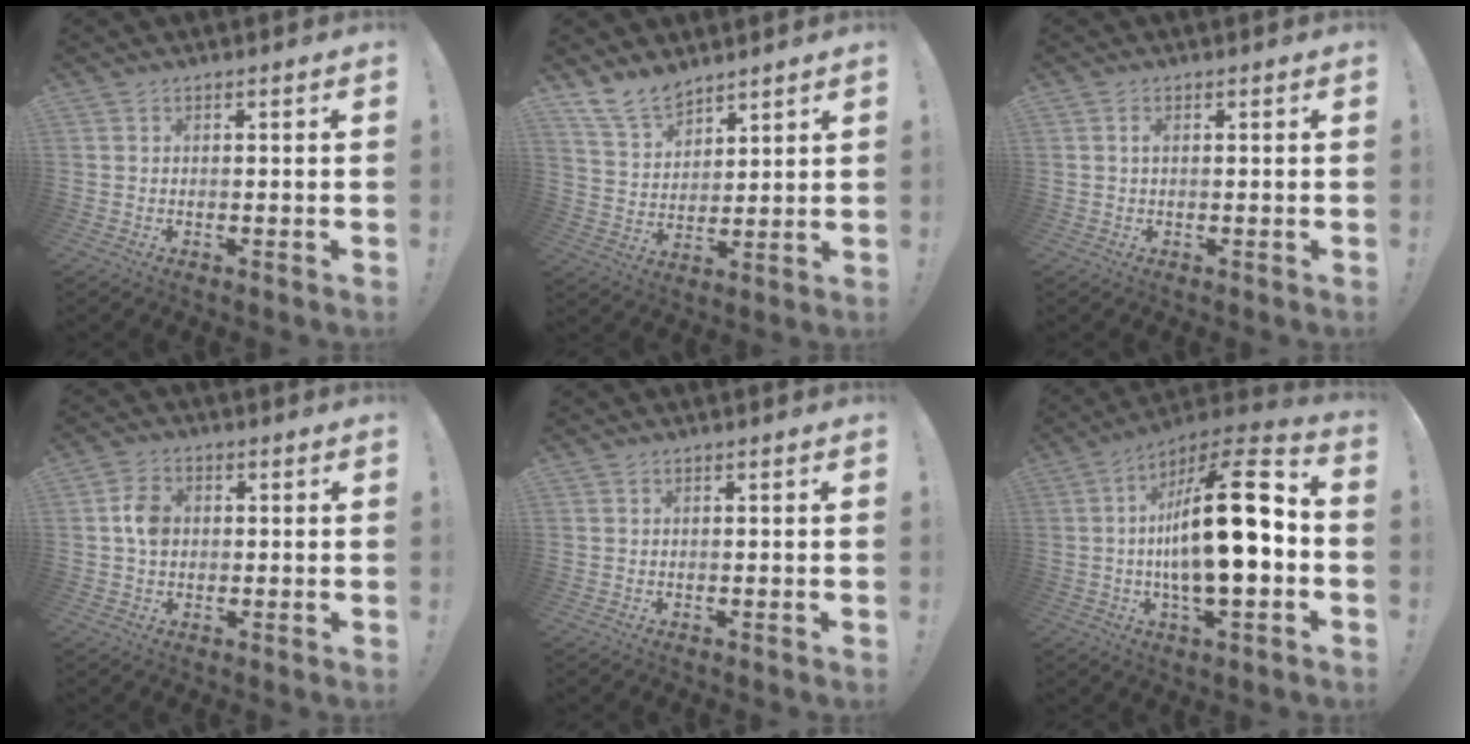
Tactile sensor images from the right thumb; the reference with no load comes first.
{"total": 10.6, "force": [9.0, 4.8, 3.0], "torque": [-0.061, -0.062, 0.176]}
{"total": 0.9, "force": [0.2, 0.4, 0.8], "torque": [-0.009, 0.000, 0.002]}
{"total": 5.9, "force": [0.2, 4.5, 3.8], "torque": [-0.045, 0.006, 0.004]}
{"total": 0.0}
{"total": 22.7, "force": [-1.2, 7.5, 21.4], "torque": [-0.344, 0.003, -0.028]}